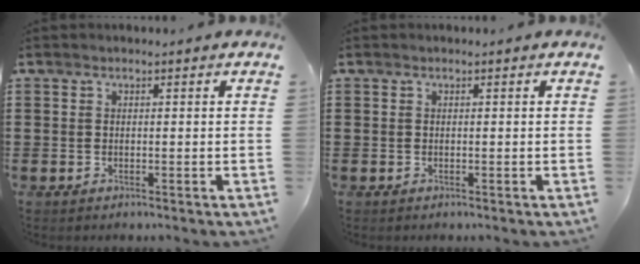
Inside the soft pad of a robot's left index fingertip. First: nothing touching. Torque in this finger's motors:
{"motor_torque": [0.00, 0.00, 0.00, 0.00]}